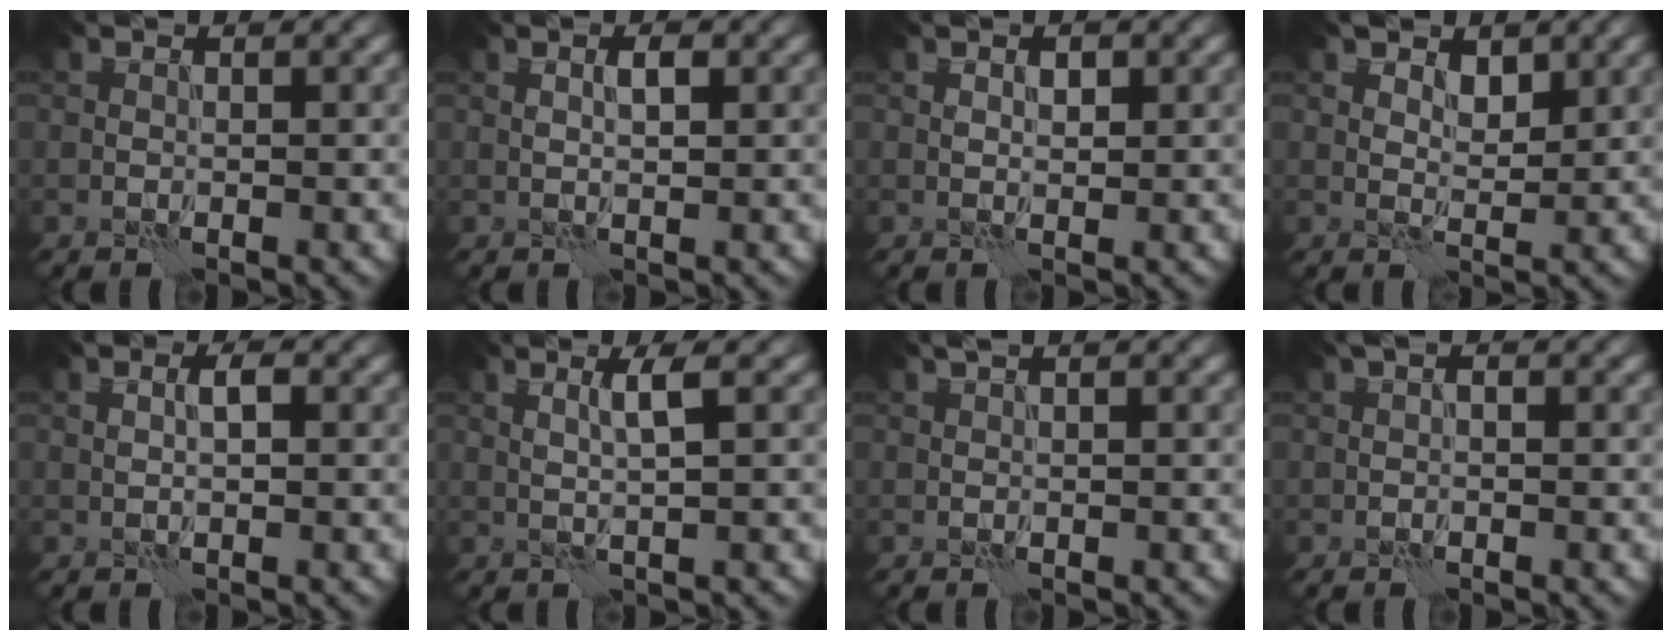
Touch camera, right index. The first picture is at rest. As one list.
[{"total": 1.6, "force": [0.4, 0.5, 1.4], "torque": [-0.026, 0.003, 0.007]}, {"total": 1.3, "force": [0.5, 0.8, 1.0], "torque": [-0.015, 0.000, 0.007]}, {"total": 2.3, "force": [1.4, 1.3, 1.3], "torque": [-0.017, -0.008, 0.026]}, {"total": 1.7, "force": [0.3, 0.7, 1.5], "torque": [-0.027, 0.004, 0.005]}, {"total": 2.2, "force": [0.7, 0.2, 2.1], "torque": [-0.043, 0.003, 0.011]}, {"total": 0.7, "force": [0.3, 0.1, 0.6], "torque": [-0.012, 0.006, 0.006]}, {"total": 1.2, "force": [0.2, 0.6, 1.0], "torque": [-0.013, 0.001, 0.001]}]